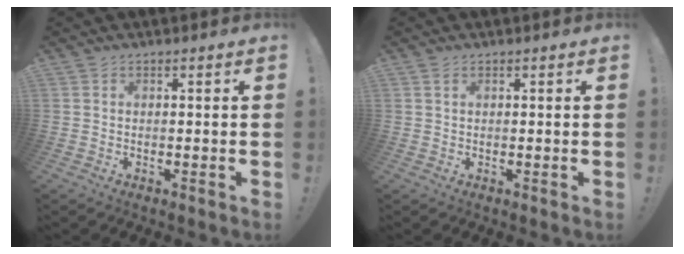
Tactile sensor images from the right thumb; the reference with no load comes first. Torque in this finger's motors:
{"motor_torque": [-0.20, -0.28, -0.32, -0.11, 0.03]}